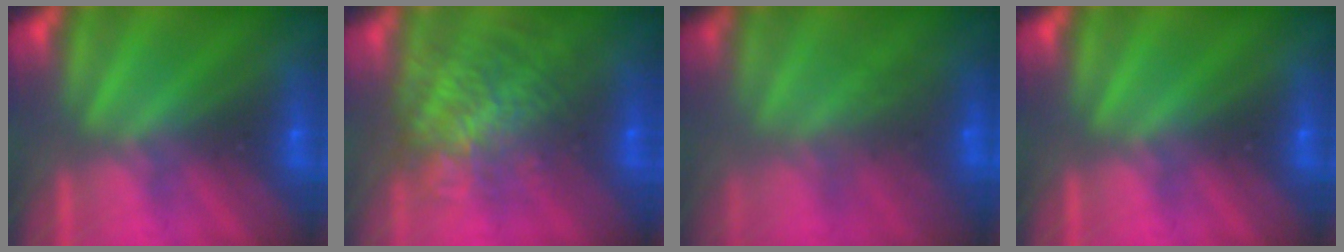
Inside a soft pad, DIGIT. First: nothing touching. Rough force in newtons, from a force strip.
{"total": 7.4}
{"total": 9.1}
{"total": 0.0}